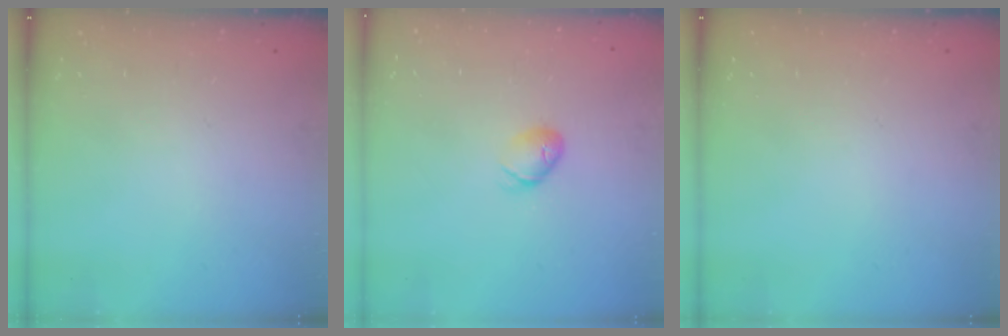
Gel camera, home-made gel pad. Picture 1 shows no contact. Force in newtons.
{"total": 6.2, "press": 6.1, "slide": 1.1}
{"total": 0.0}